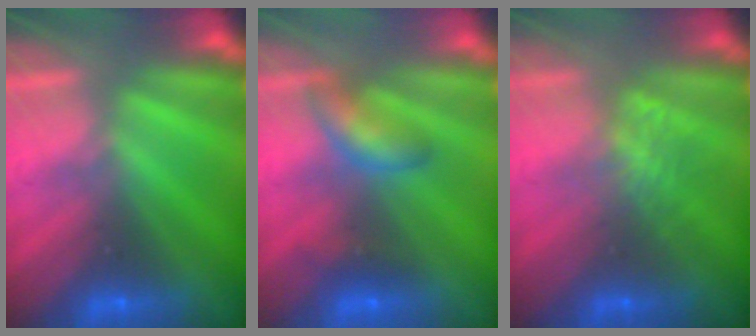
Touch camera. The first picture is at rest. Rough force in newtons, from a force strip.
{"total": 2.7}
{"total": 1.9}